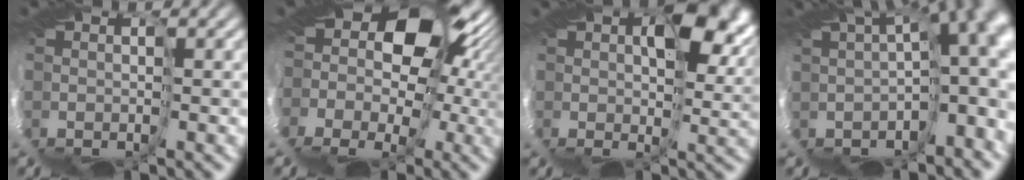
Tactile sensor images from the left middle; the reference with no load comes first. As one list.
[{"total": 10.7, "force": [1.7, 7.3, 7.7], "torque": [-0.132, -0.003, 0.033]}, {"total": 9.2, "force": [4.7, 3.1, 7.2], "torque": [-0.128, -0.008, 0.087]}, {"total": 10.8, "force": [-0.4, 3.2, 10.3], "torque": [-0.126, -0.030, 0.041]}]